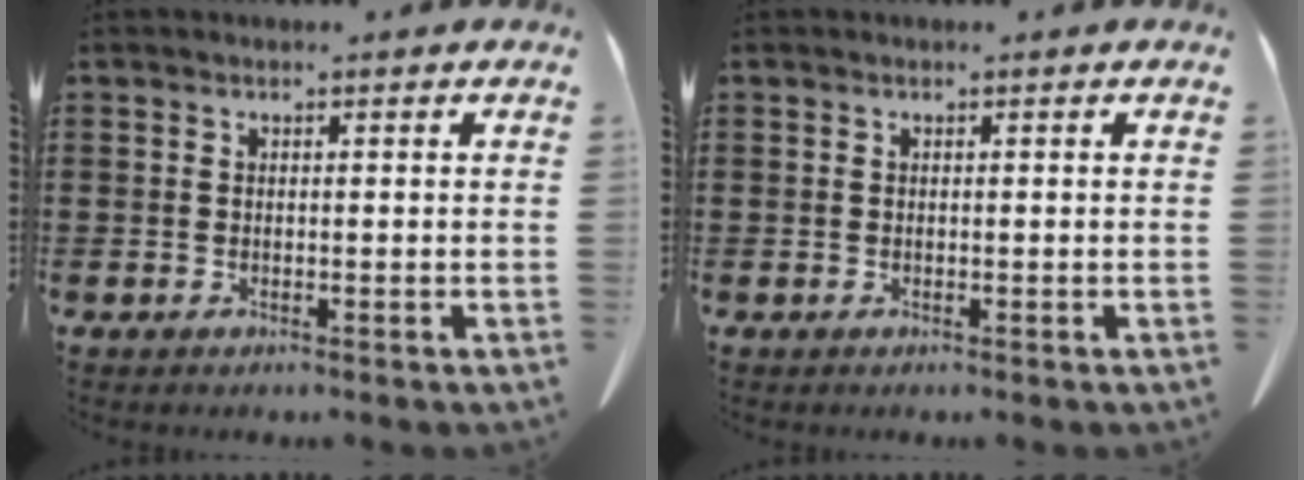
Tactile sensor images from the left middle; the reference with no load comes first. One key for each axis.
{"total": 0.0}